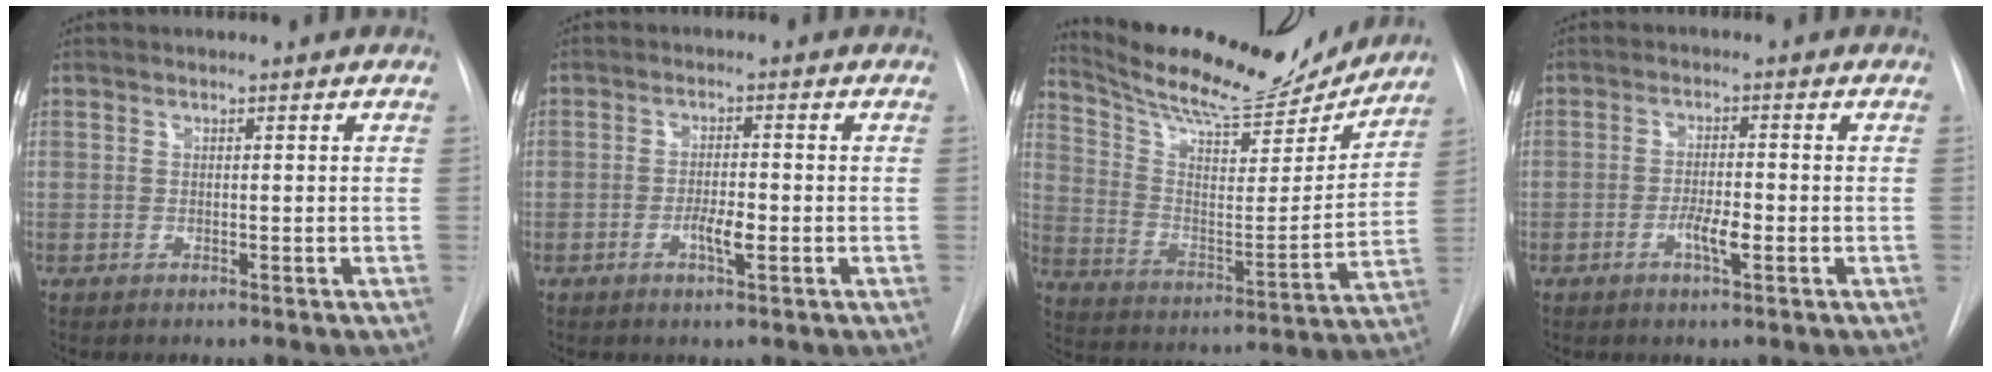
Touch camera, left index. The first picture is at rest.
{"total": 3.3, "force": [-1.8, 0.6, 2.7], "torque": [-0.048, -0.005, -0.028]}
{"total": 18.8, "force": [17.8, 3.4, 5.4], "torque": [-0.099, -0.037, 0.271]}
{"total": 3.7, "force": [-2.0, 0.6, 3.0], "torque": [-0.055, -0.005, -0.032]}